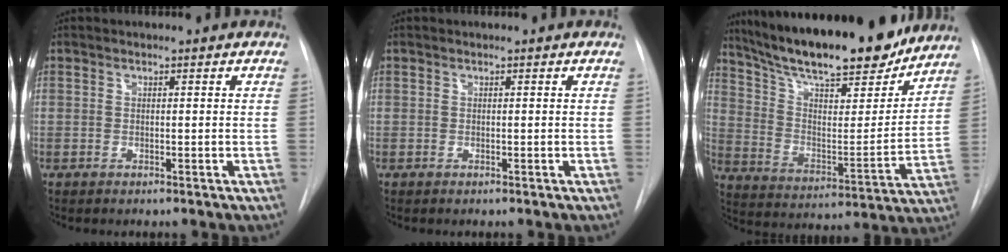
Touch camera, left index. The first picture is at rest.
{"total": 0.0}
{"total": 24.7, "force": [21.0, 5.0, 12.0], "torque": [-0.205, -0.006, 0.318]}